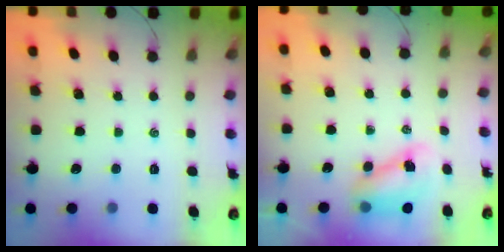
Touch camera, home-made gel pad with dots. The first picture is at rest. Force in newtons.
{"total": 8.3, "press": 8.1, "slide": 1.7}